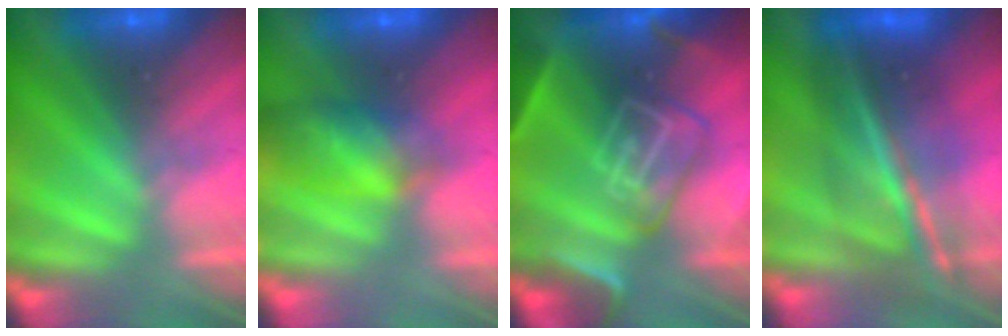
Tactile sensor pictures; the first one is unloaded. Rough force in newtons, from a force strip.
{"total": 9.1}
{"total": 7.8}
{"total": 7.4}